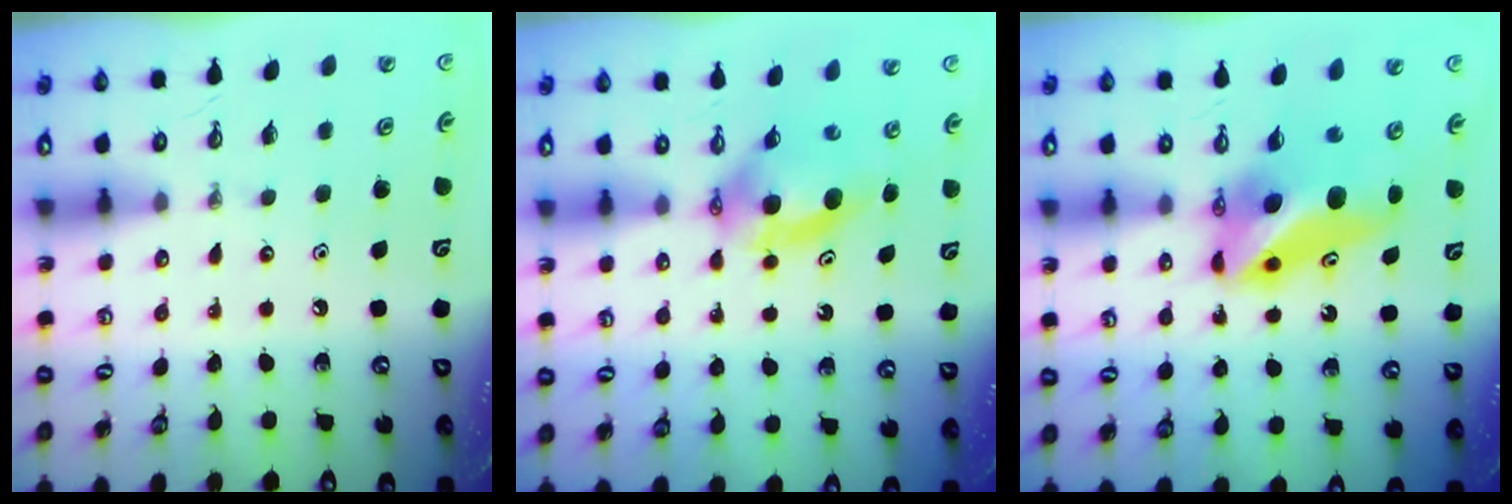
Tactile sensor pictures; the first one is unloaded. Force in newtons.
{"total": 5.8, "press": 5.6, "slide": 1.5}
{"total": 8.7, "press": 8.5, "slide": 1.8}